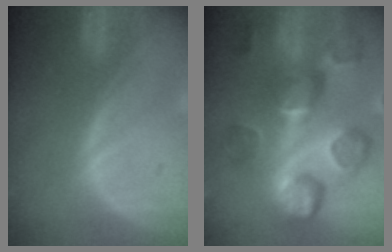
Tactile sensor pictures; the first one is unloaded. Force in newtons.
{"total": 12.4, "press": 11.1, "slide": 5.6}